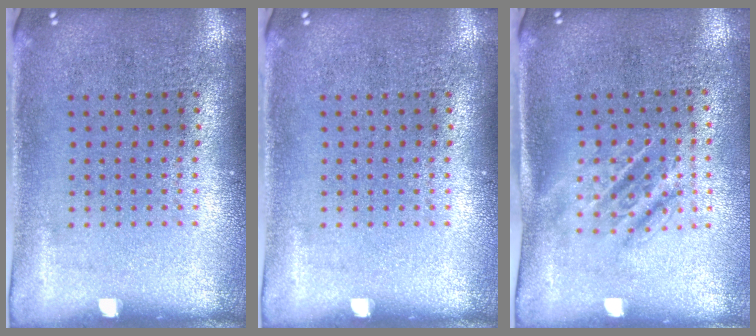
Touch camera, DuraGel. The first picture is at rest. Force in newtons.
{"total": 0.0}
{"total": 1.6, "press": 1.2, "slide": 1.0}